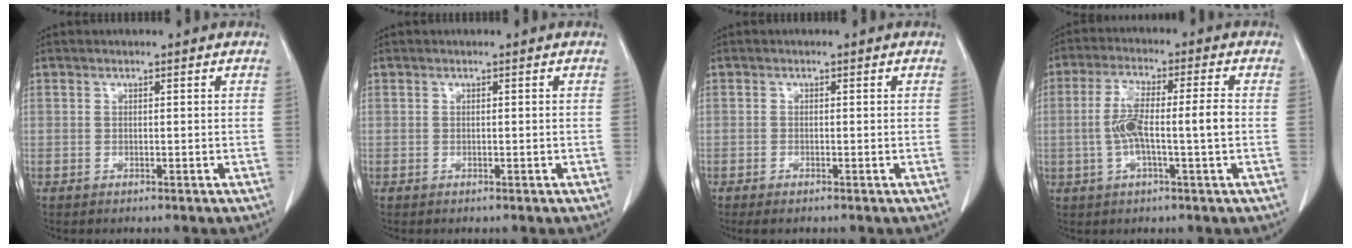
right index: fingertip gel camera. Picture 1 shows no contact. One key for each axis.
{"total": 0.0}
{"total": 1.4, "fx": -1.1, "fy": 0.3, "fz": 0.9, "tx": -0.012, "ty": 0.000, "tz": -0.013}
{"total": 8.1, "fx": -0.8, "fy": 0.7, "fz": 8.0, "tx": -0.161, "ty": 0.016, "tz": -0.016}